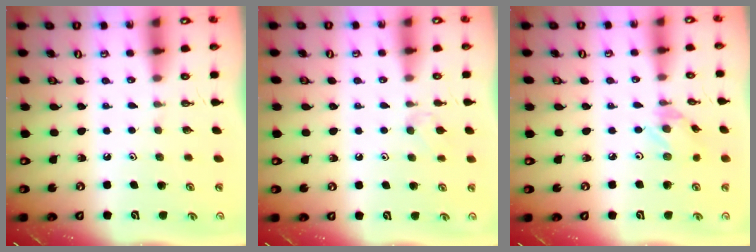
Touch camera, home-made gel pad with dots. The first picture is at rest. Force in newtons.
{"total": 4.1, "press": 4.0, "slide": 0.8}
{"total": 1.5, "press": 1.5, "slide": 0.0}